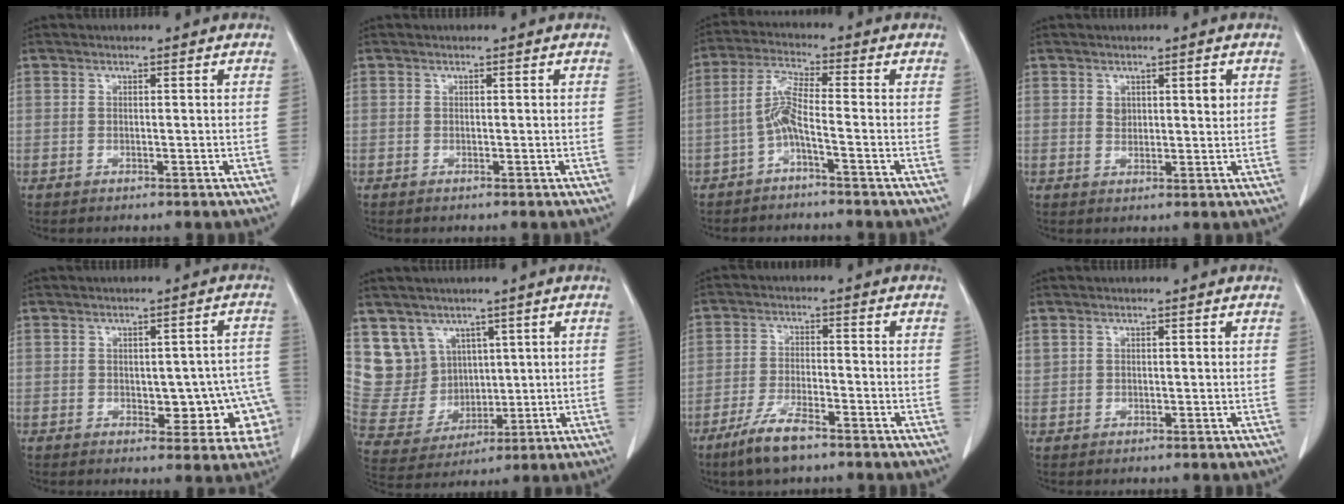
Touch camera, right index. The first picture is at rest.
{"total": 0.0}
{"total": 5.0, "force": [-2.0, 0.1, 4.6], "torque": [-0.099, 0.011, -0.044]}
{"total": 3.0, "force": [1.2, 1.5, 2.3], "torque": [-0.035, 0.004, 0.021]}
{"total": 9.8, "force": [-2.1, 5.0, 8.1], "torque": [-0.068, 0.027, -0.019]}
{"total": 8.3, "force": [4.8, 6.8, 0.6], "torque": [-0.024, 0.026, 0.114]}
{"total": 7.1, "force": [-5.1, 1.3, 4.8], "torque": [-0.099, -0.011, -0.092]}
{"total": 0.7, "force": [0.5, 0.5, 0.1], "torque": [0.004, 0.011, 0.010]}